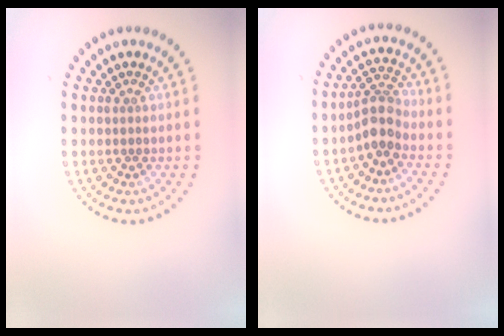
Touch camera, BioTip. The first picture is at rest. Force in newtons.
{"total": 2.9, "press": 2.3, "slide": 1.7}